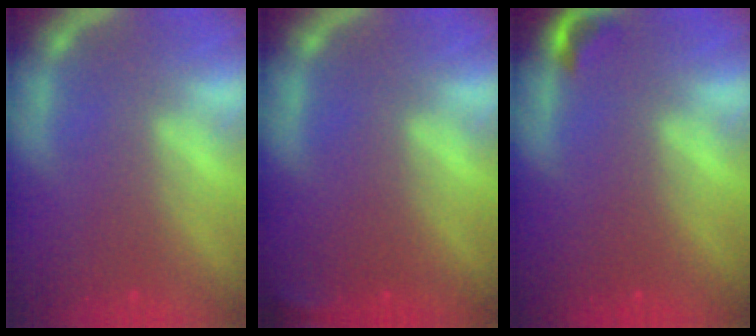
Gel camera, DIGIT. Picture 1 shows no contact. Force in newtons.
{"total": 1.4}
{"total": 1.4}